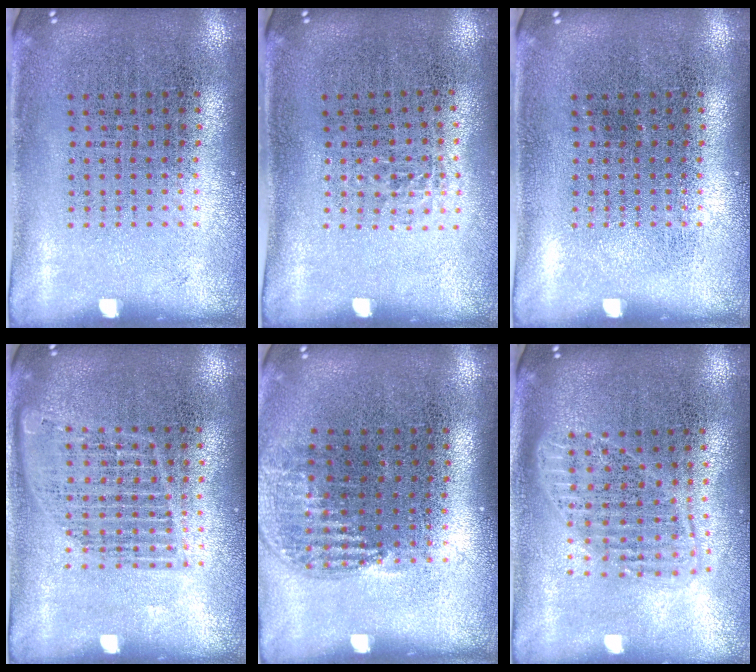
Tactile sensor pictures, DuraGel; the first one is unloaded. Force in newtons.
{"total": 0.6, "press": 0.5, "slide": 0.5}
{"total": 0.0}
{"total": 1.3, "press": 1.2, "slide": 0.5}
{"total": 1.0, "press": 0.9, "slide": 0.5}
{"total": 1.7, "press": 1.5, "slide": 0.9}